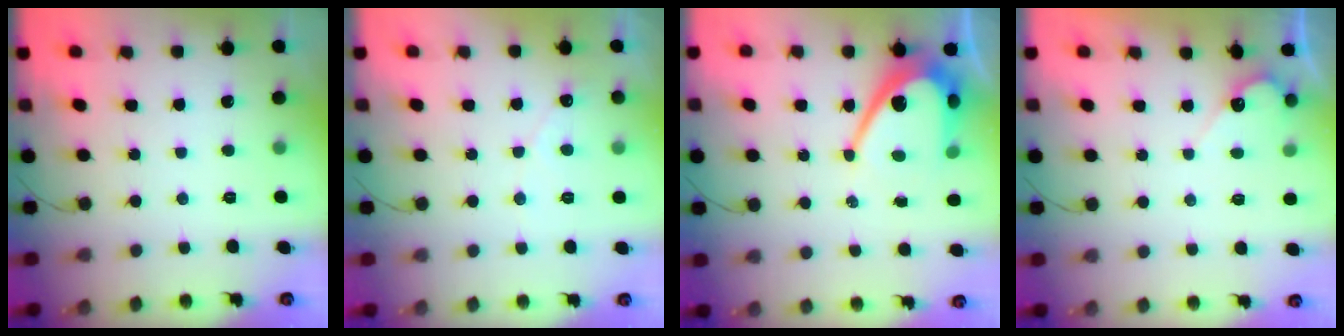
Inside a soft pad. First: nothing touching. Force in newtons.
{"total": 2.4, "press": 2.4, "slide": 0.1}
{"total": 11.7, "press": 11.7, "slide": 0.9}
{"total": 4.3, "press": 4.3, "slide": 0.2}